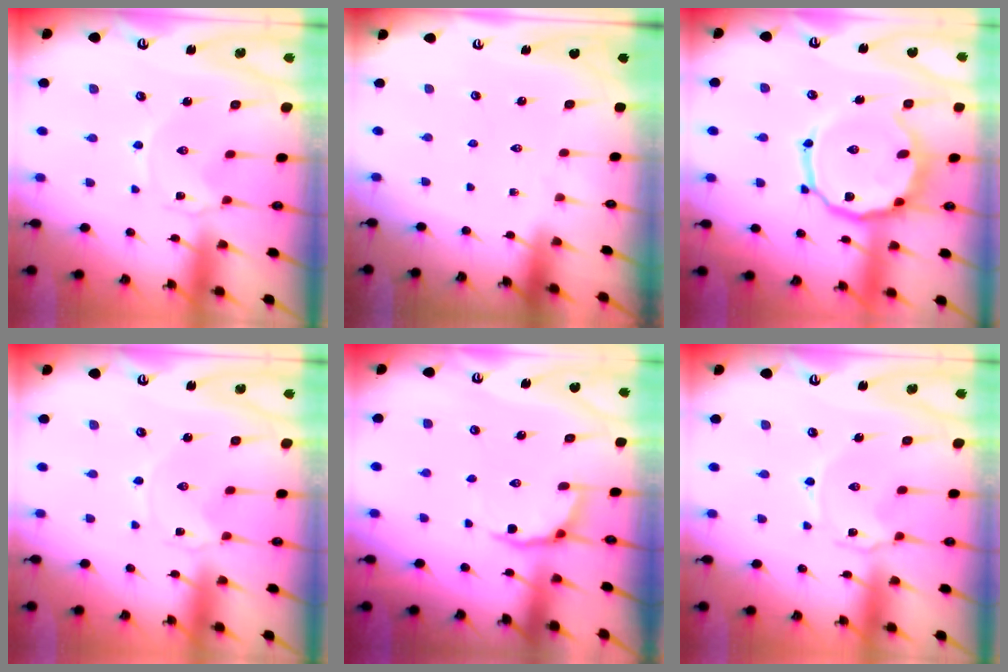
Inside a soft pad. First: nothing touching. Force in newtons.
{"total": 0.0}
{"total": 14.6, "press": 14.5, "slide": 2.0}
{"total": 0.0}
{"total": 3.6, "press": 2.7, "slide": 2.3}
{"total": 1.7, "press": 1.7, "slide": 0.4}